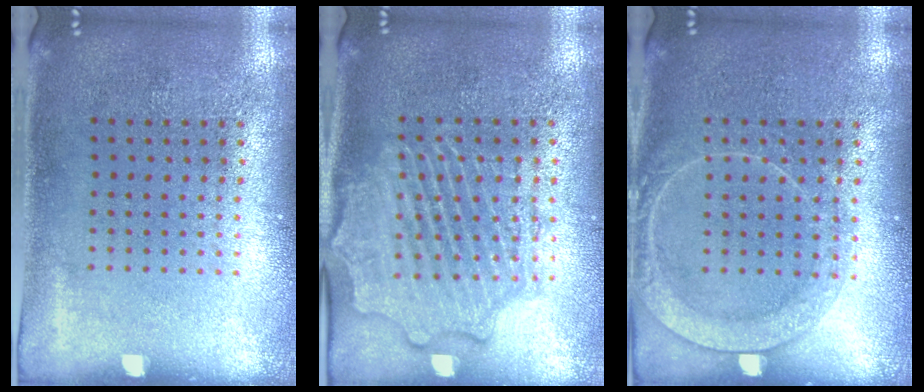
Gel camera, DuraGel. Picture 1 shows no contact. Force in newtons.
{"total": 2.3, "press": 2.2, "slide": 0.5}
{"total": 2.3, "press": 2.3, "slide": 0.3}